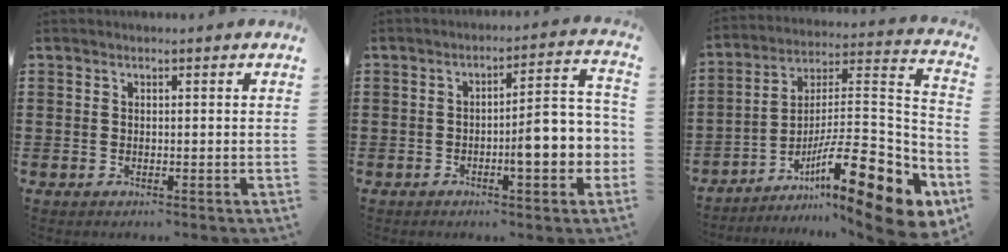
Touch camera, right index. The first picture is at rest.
{"total": 8.1, "force": [-2.2, 2.1, 7.5], "torque": [-0.099, -0.015, -0.043]}
{"total": 16.6, "force": [-8.3, 3.7, 13.9], "torque": [-0.195, 0.005, -0.139]}